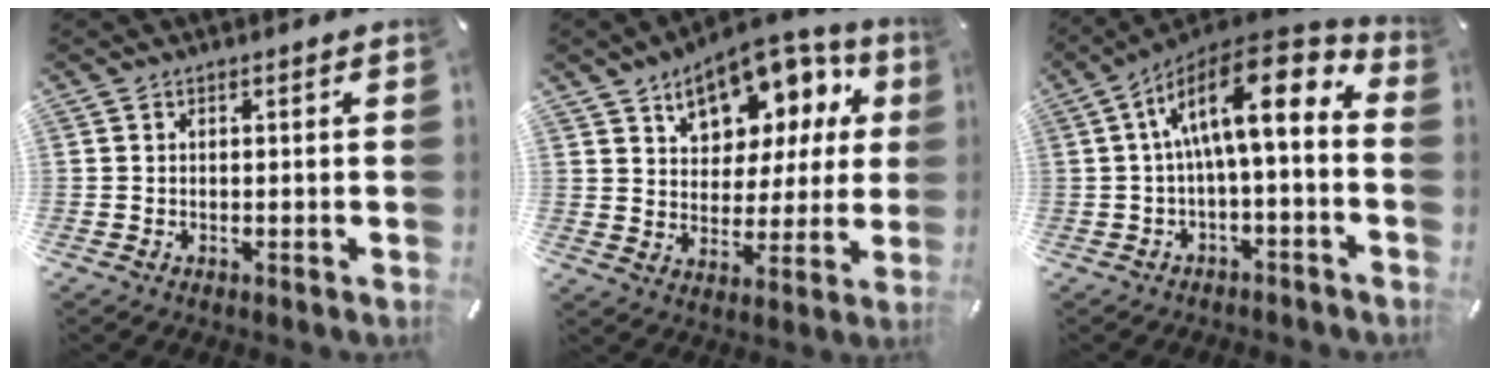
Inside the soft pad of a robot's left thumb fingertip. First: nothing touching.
{"total": 13.9, "force": [8.6, 8.8, 6.5], "torque": [-0.099, -0.056, 0.151]}
{"total": 16.5, "force": [3.3, 6.2, 15.0], "torque": [-0.250, -0.015, 0.053]}